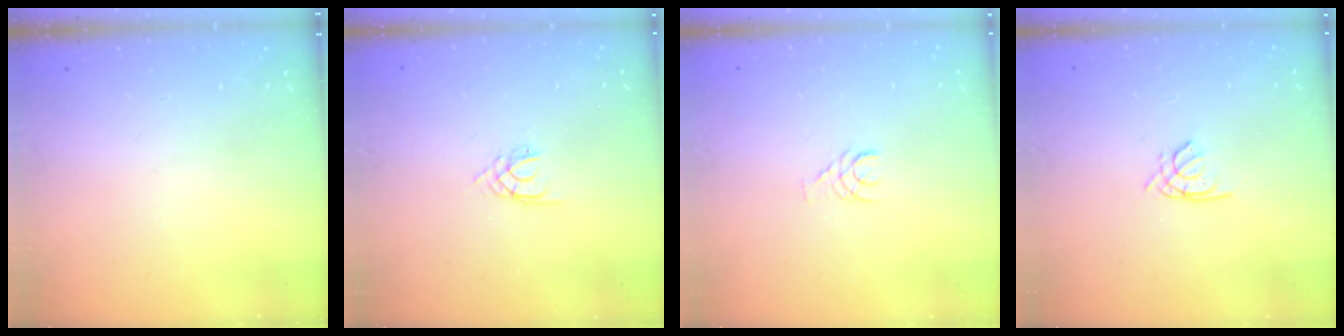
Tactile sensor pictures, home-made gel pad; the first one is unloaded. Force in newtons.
{"total": 1.6, "press": 1.6, "slide": 0.3}
{"total": 3.9, "press": 3.9, "slide": 0.4}
{"total": 1.4, "press": 1.4, "slide": 0.4}